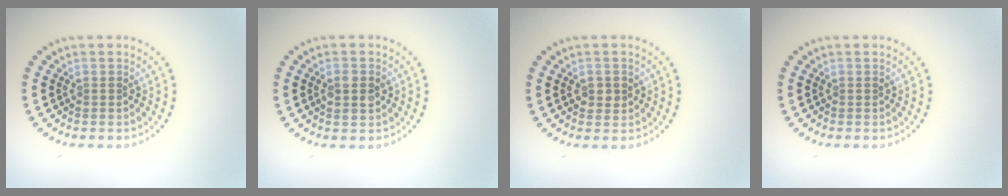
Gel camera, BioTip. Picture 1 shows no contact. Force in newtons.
{"total": 1.7, "press": 1.6, "slide": 0.2}
{"total": 1.6, "press": 1.6, "slide": 0.2}
{"total": 0.0}